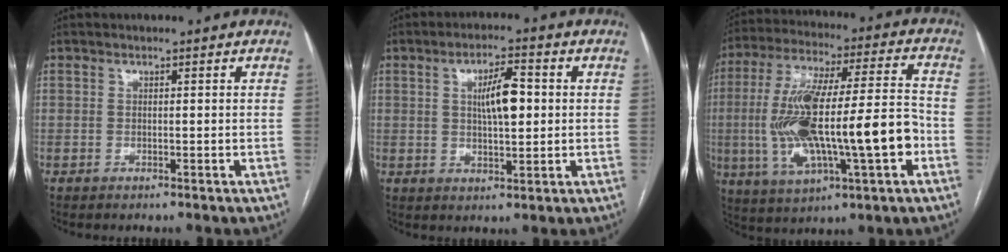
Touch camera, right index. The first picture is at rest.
{"total": 6.6, "force": [1.0, 1.8, 6.3], "torque": [-0.110, 0.009, 0.021]}
{"total": 21.4, "force": [-4.0, 3.9, 20.7], "torque": [-0.400, 0.013, -0.052]}